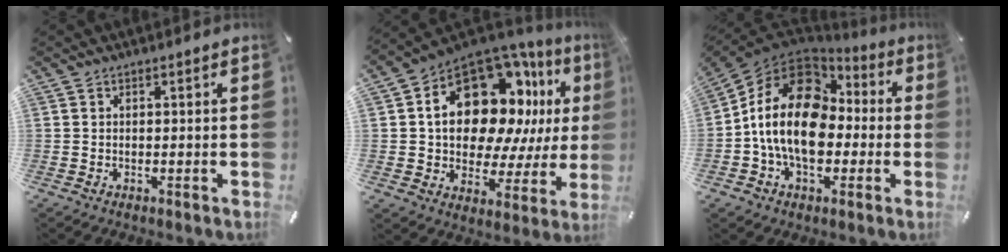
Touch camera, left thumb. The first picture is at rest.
{"total": 22.0, "force": [7.3, 13.9, 15.4], "torque": [-0.256, -0.050, 0.125]}
{"total": 18.8, "force": [-1.8, 13.8, 12.6], "torque": [-0.263, 0.025, -0.033]}